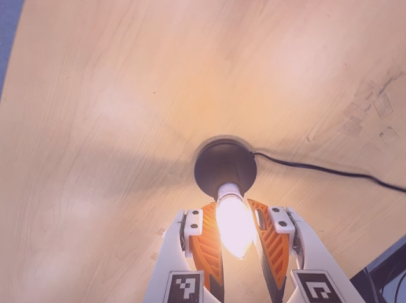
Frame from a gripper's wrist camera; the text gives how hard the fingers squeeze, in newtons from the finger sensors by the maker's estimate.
{"total": 13.9, "left": 12.9, "right": 14.8}